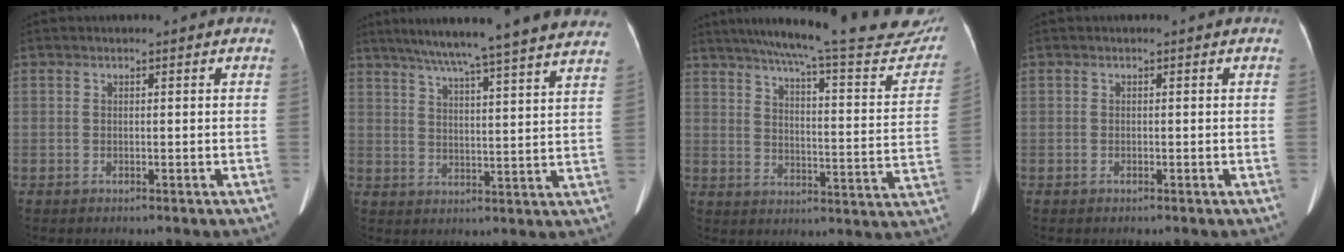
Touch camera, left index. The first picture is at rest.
{"total": 24.4, "force": [21.5, 0.0, 11.7], "torque": [-0.186, -0.007, 0.276]}
{"total": 27.1, "force": [24.1, 3.2, 12.1], "torque": [-0.175, -0.063, 0.294]}
{"total": 0.0}